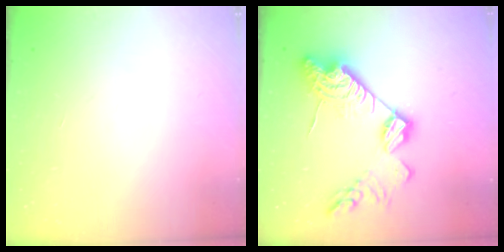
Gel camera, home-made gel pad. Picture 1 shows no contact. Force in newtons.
{"total": 18.8, "press": 18.8, "slide": 1.4}